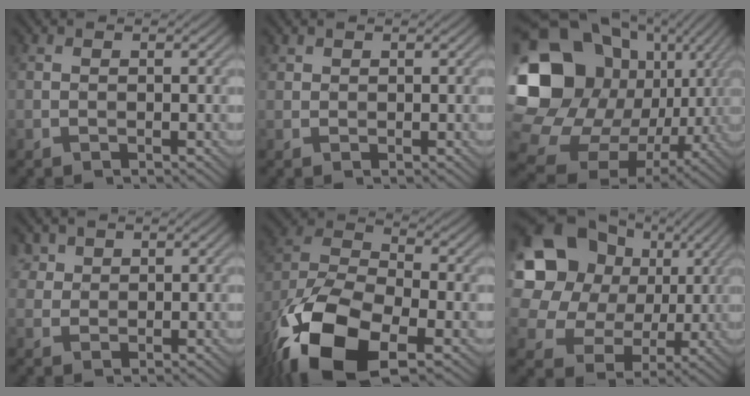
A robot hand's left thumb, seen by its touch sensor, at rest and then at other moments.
{"total": 1.1, "force": [1.0, 0.4, 0.0], "torque": [0.000, 0.004, 0.026]}
{"total": 22.4, "force": [2.9, 18.9, 11.7], "torque": [-0.306, -0.026, 0.085]}
{"total": 3.1, "force": [2.3, 2.0, 0.7], "torque": [-0.030, -0.001, 0.051]}
{"total": 16.8, "force": [-9.0, 7.4, 12.1], "torque": [-0.283, -0.023, -0.179]}
{"total": 15.9, "force": [5.8, 12.9, 7.3], "torque": [-0.229, 0.047, 0.121]}